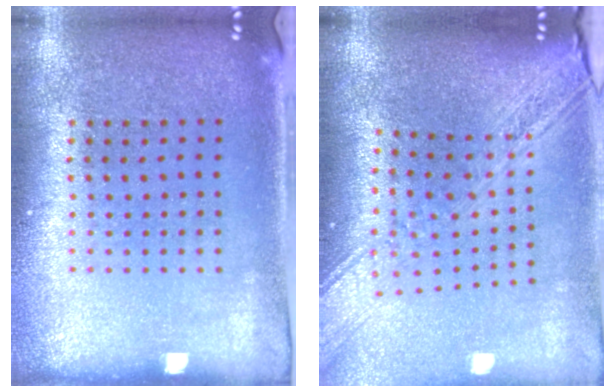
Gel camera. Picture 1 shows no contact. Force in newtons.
{"total": 2.9, "press": 2.2, "slide": 1.9}